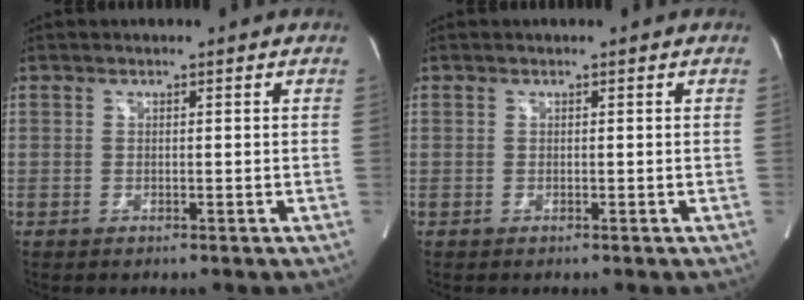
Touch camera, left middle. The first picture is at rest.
{"total": 0.0}